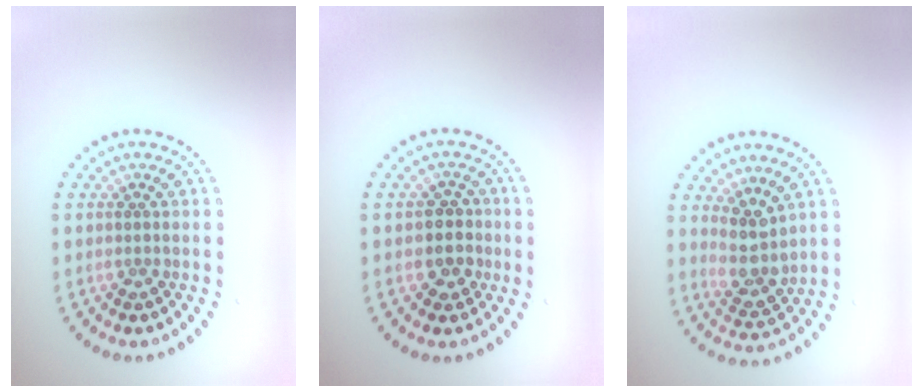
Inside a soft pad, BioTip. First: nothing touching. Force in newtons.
{"total": 2.4, "press": 2.1, "slide": 1.1}
{"total": 3.0, "press": 2.3, "slide": 2.0}